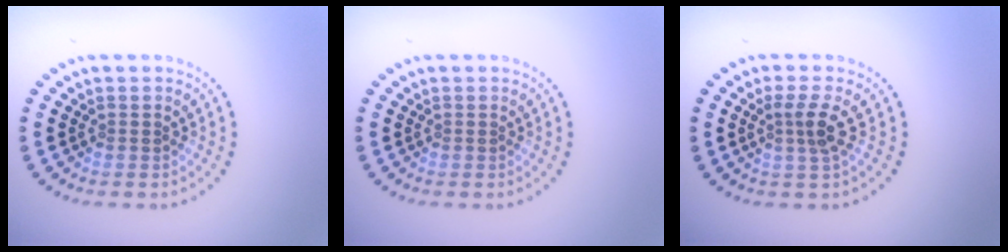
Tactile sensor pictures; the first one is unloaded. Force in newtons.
{"total": 0.0}
{"total": 2.4, "press": 1.8, "slide": 1.5}